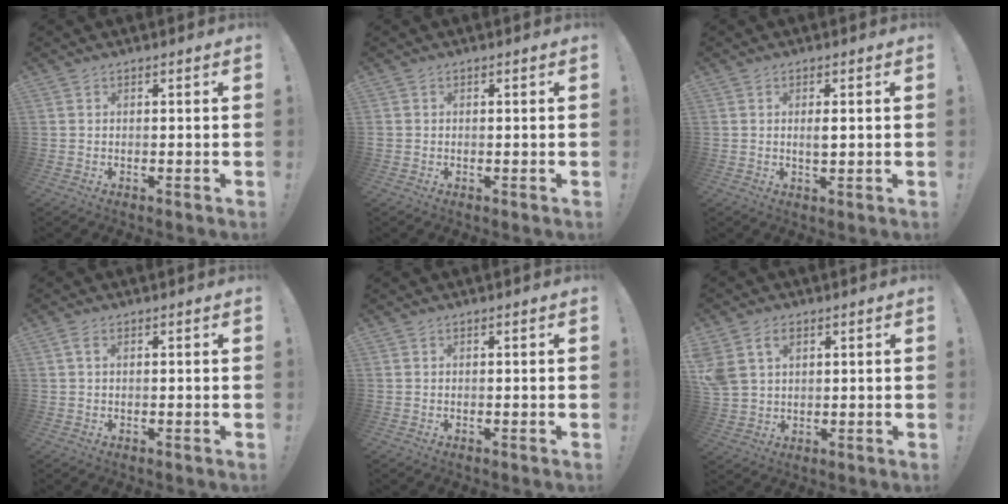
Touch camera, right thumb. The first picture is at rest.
{"total": 0.7, "force": [-0.3, 0.7, 0.2], "torque": [-0.006, 0.004, -0.004]}
{"total": 2.4, "force": [0.2, 0.7, 2.3], "torque": [-0.032, -0.007, 0.000]}
{"total": 1.5, "force": [0.4, 0.7, 1.3], "torque": [-0.026, 0.004, 0.007]}
{"total": 0.0}
{"total": 6.9, "force": [3.1, 5.1, 3.5], "torque": [-0.078, -0.006, 0.060]}